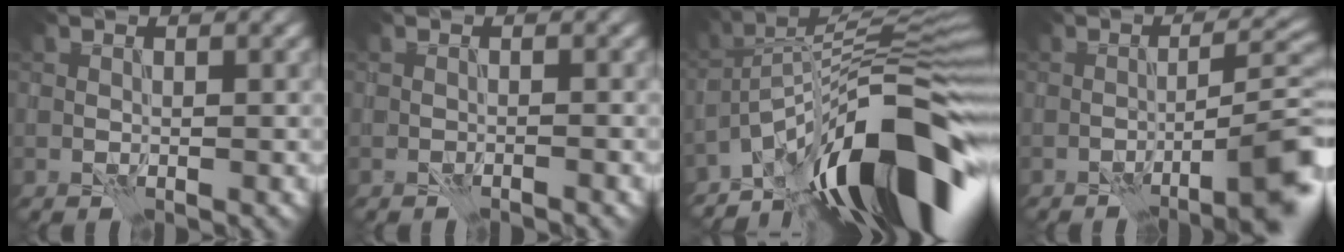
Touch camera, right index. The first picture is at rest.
{"total": 0.9, "force": [-0.9, -0.1, 0.0], "torque": [0.001, 0.002, -0.018]}
{"total": 14.4, "force": [-7.4, 4.2, 11.6], "torque": [-0.175, 0.033, -0.127]}
{"total": 7.4, "force": [-3.6, 1.2, 6.3], "torque": [-0.076, 0.014, -0.054]}